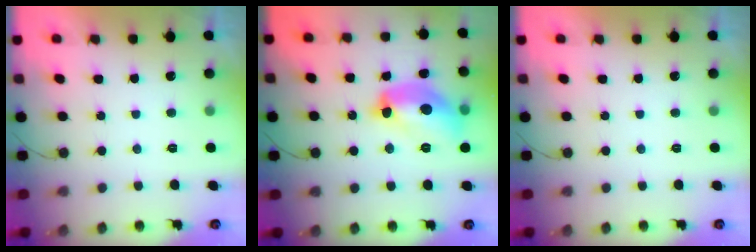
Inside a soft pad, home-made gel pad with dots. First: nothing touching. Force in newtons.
{"total": 14.2, "press": 14.1, "slide": 0.8}
{"total": 0.0}